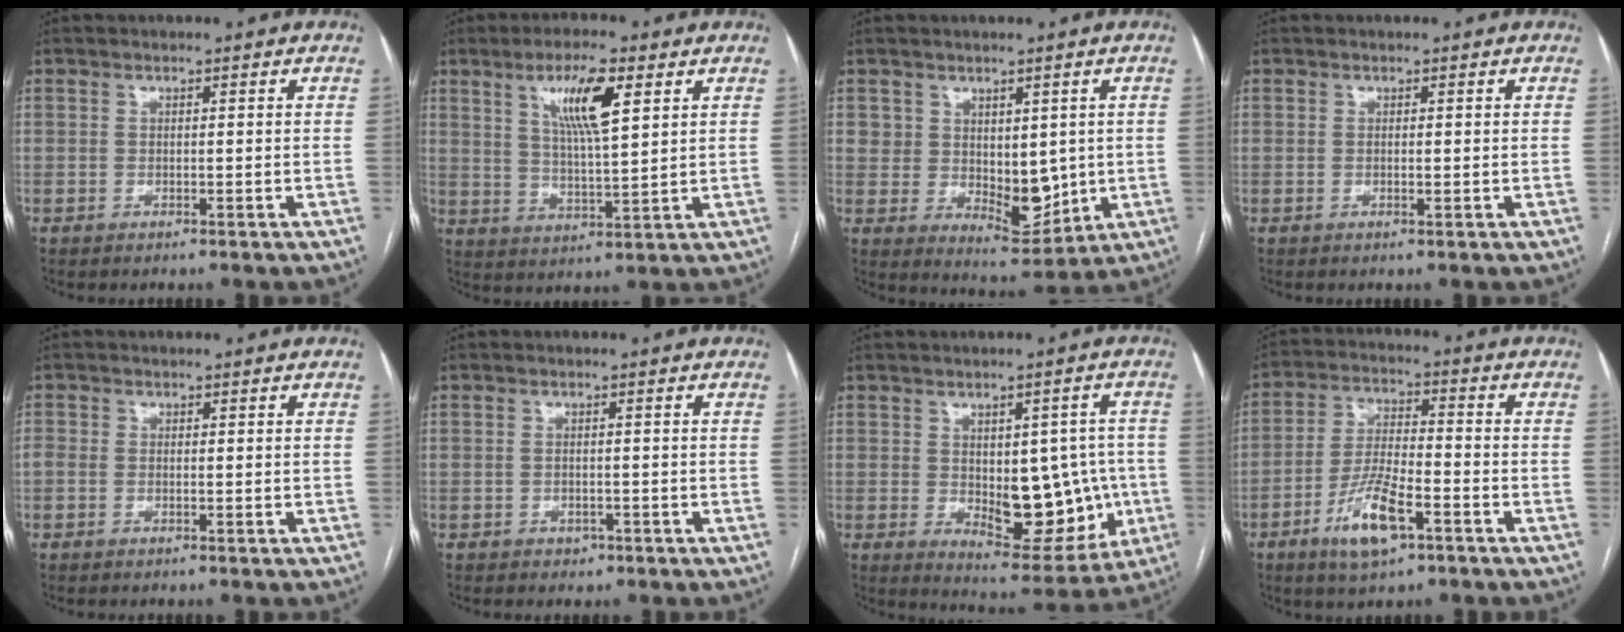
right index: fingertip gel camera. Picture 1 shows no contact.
{"total": 9.2, "force": [4.2, 1.3, 8.1], "torque": [-0.147, -0.001, 0.075]}
{"total": 7.2, "force": [0.7, 5.1, 5.1], "torque": [-0.066, -0.007, 0.031]}
{"total": 0.5, "force": [0.0, 0.2, 0.5], "torque": [-0.007, -0.002, 0.001]}
{"total": 1.4, "force": [-0.2, 1.2, 0.8], "torque": [-0.018, 0.010, -0.005]}
{"total": 1.5, "force": [-0.9, 1.1, 0.5], "torque": [-0.008, 0.003, -0.008]}
{"total": 13.0, "force": [-1.3, 6.5, 11.2], "torque": [-0.136, 0.008, 0.004]}
{"total": 10.0, "force": [-5.2, 2.6, 8.2], "torque": [-0.166, -0.007, -0.093]}